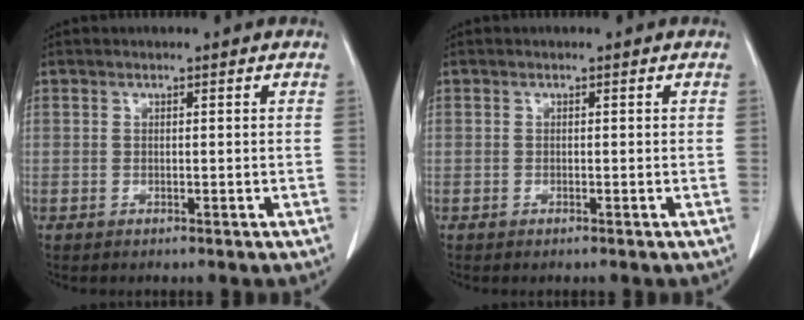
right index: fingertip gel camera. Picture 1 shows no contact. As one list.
[{"total": 0.0}]